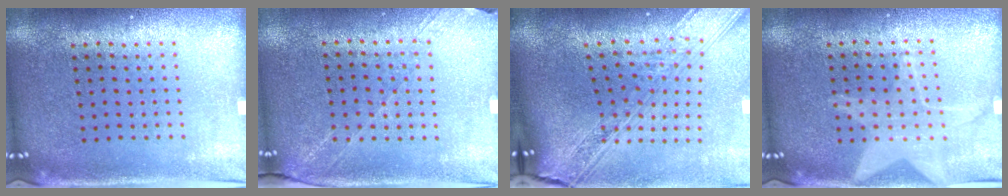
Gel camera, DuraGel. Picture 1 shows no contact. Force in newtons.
{"total": 1.3, "press": 1.2, "slide": 0.4}
{"total": 3.8, "press": 2.8, "slide": 2.6}
{"total": 1.5, "press": 1.5, "slide": 0.2}